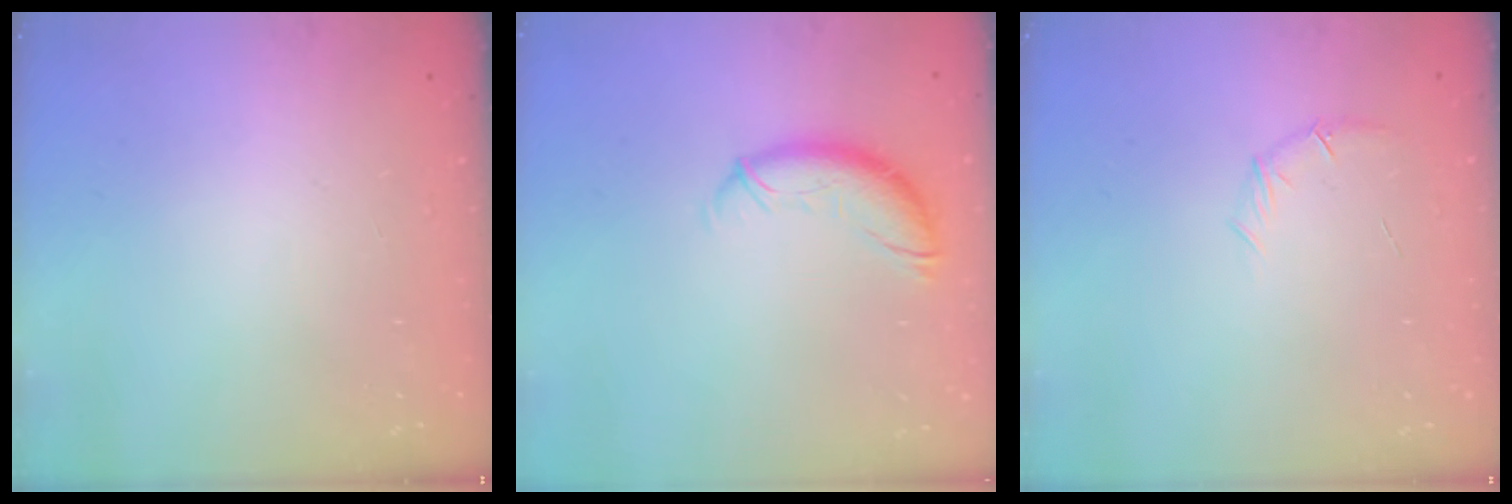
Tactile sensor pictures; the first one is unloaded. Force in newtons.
{"total": 10.5, "press": 10.5, "slide": 0.7}
{"total": 6.3, "press": 6.1, "slide": 1.5}